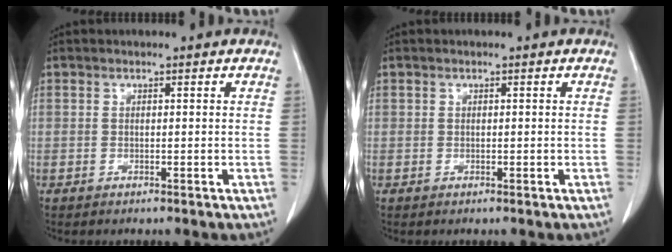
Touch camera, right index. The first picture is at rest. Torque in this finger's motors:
{"motor_torque": [-0.10, 0.09, -0.06, 0.00]}